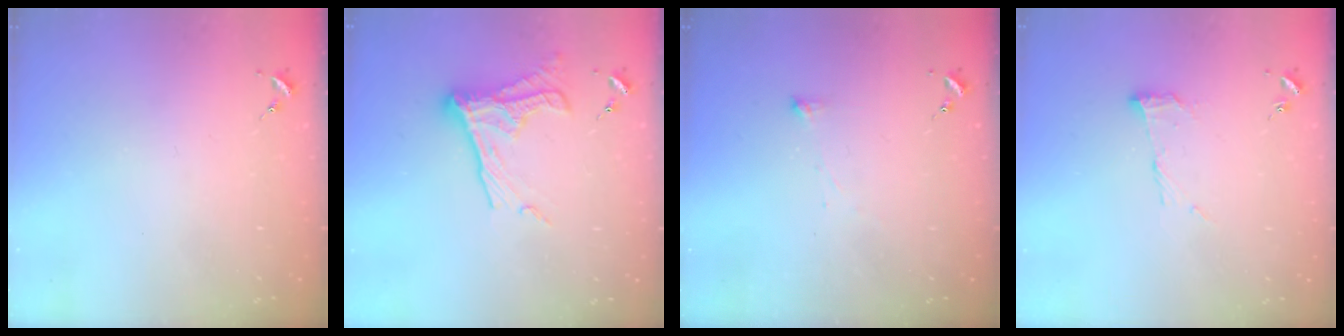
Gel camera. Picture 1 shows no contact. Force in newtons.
{"total": 14.8, "press": 14.7, "slide": 1.3}
{"total": 3.3, "press": 3.3, "slide": 0.3}
{"total": 9.4, "press": 9.4, "slide": 0.2}